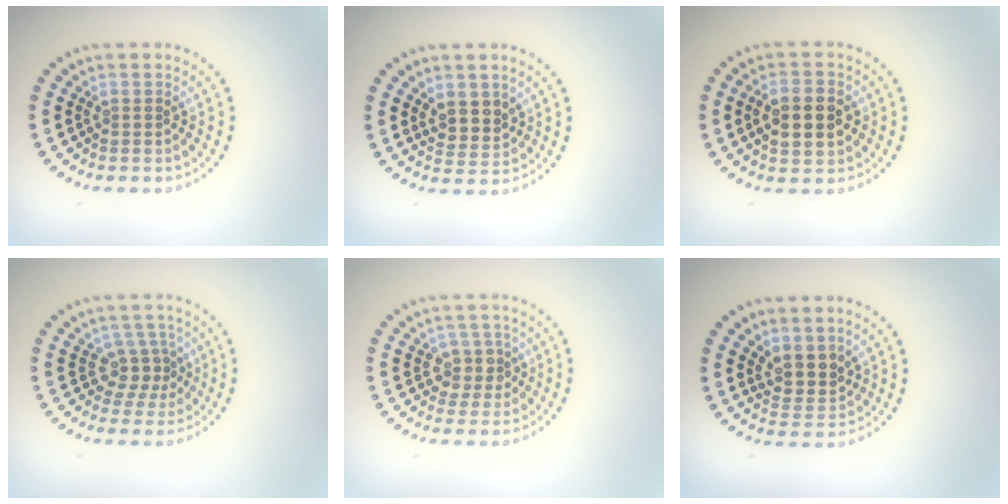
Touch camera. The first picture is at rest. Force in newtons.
{"total": 2.4, "press": 2.2, "slide": 1.0}
{"total": 4.5, "press": 4.5, "slide": 0.2}
{"total": 2.5, "press": 1.8, "slide": 1.8}
{"total": 2.2, "press": 2.0, "slide": 1.0}
{"total": 2.8, "press": 2.2, "slide": 1.7}